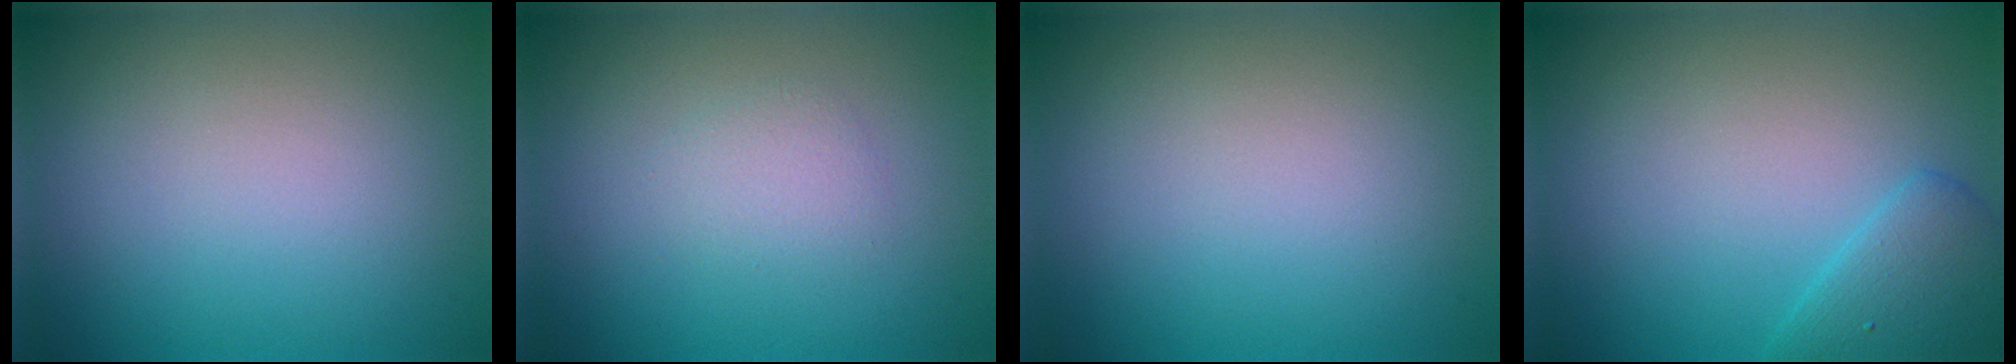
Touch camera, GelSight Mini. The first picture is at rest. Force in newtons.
{"total": 1.5, "press": 1.5, "slide": 0.0}
{"total": 0.0}
{"total": 2.9, "press": 2.9, "slide": 0.1}